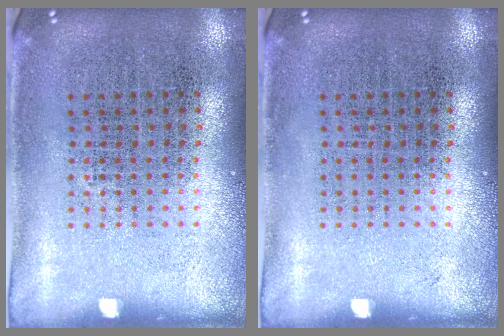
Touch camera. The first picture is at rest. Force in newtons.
{"total": 0.0}